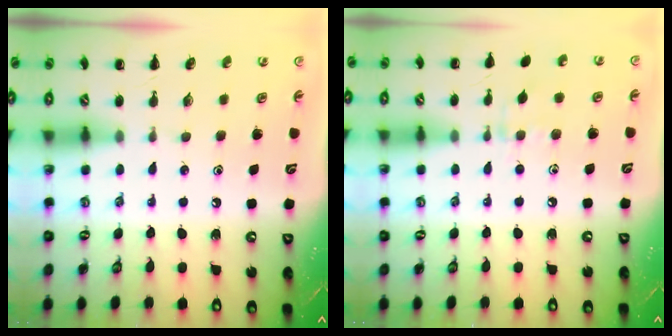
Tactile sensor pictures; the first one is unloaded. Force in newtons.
{"total": 5.8, "press": 5.4, "slide": 1.9}